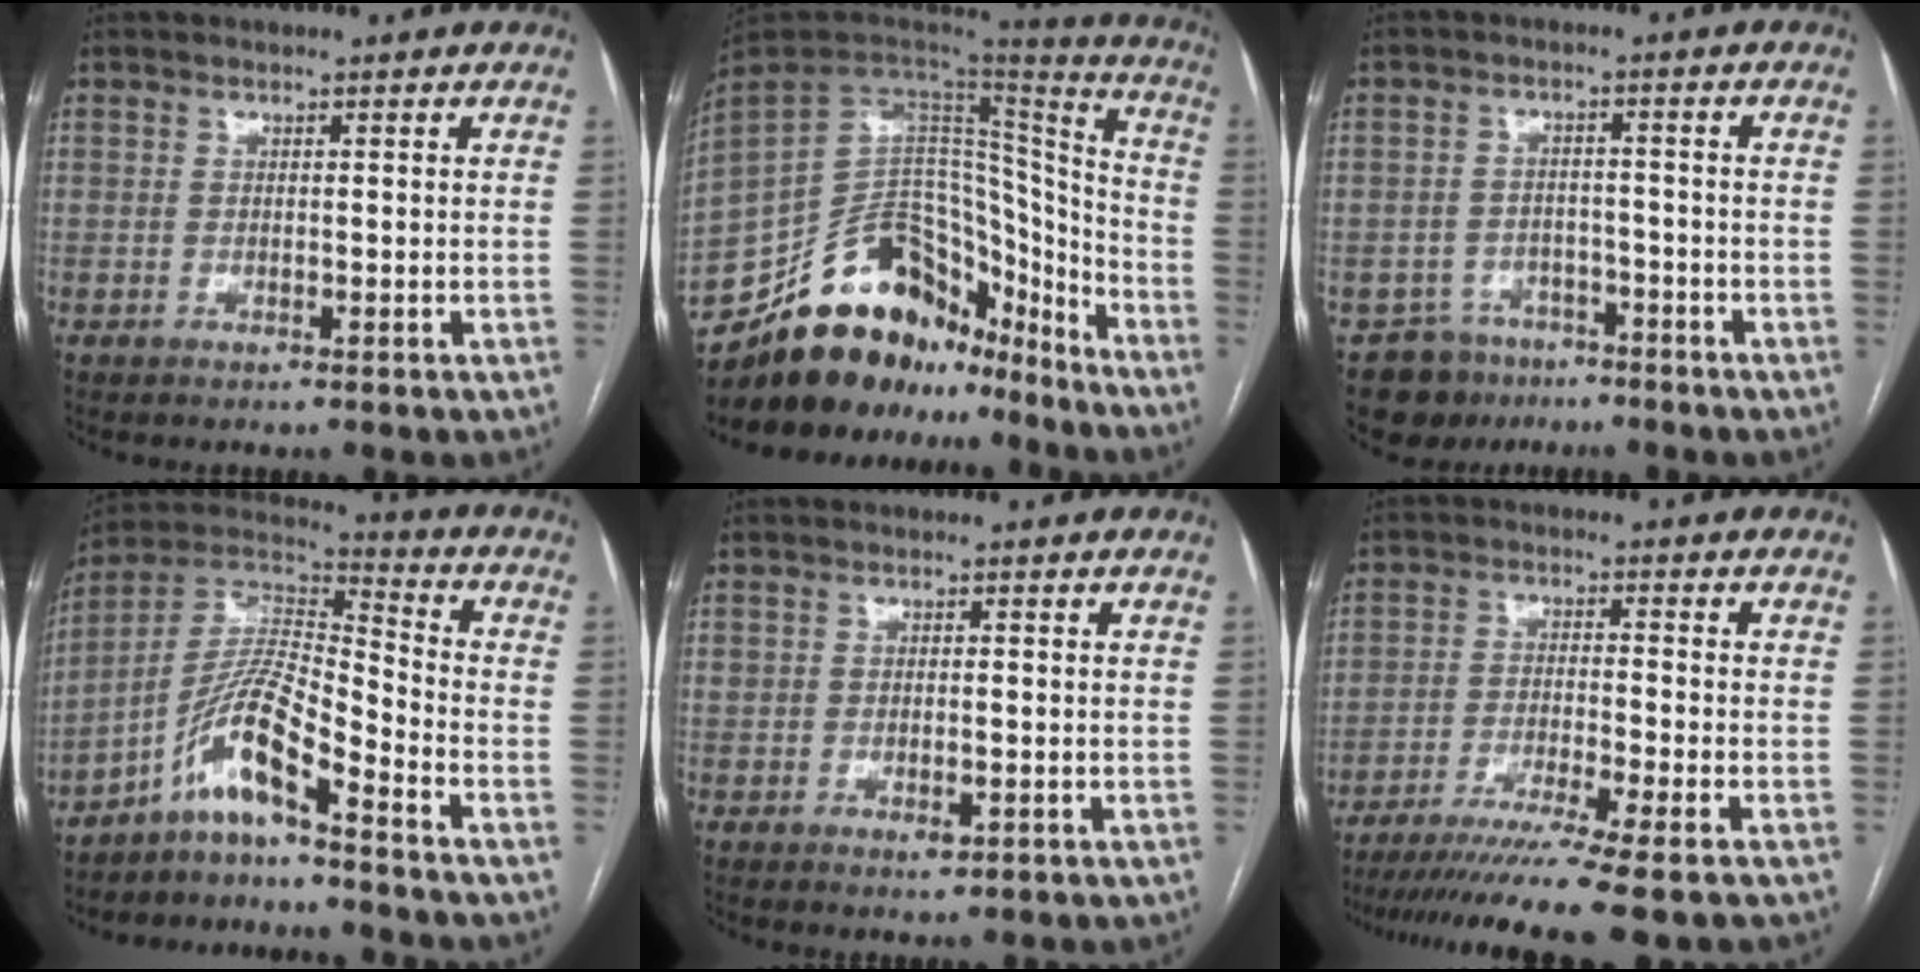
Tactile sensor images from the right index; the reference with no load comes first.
{"total": 25.3, "force": [-20.2, 11.6, 10.0], "torque": [-0.196, 0.034, -0.315]}
{"total": 7.2, "force": [-5.2, 5.0, 0.1], "torque": [0.003, 0.018, -0.077]}
{"total": 9.9, "force": [-6.6, 0.9, 7.3], "torque": [-0.152, 0.019, -0.129]}
{"total": 2.1, "force": [-0.5, 1.1, 1.8], "torque": [-0.030, 0.002, -0.002]}
{"total": 14.2, "force": [-11.6, -1.8, 8.1], "torque": [-0.118, -0.043, -0.181]}